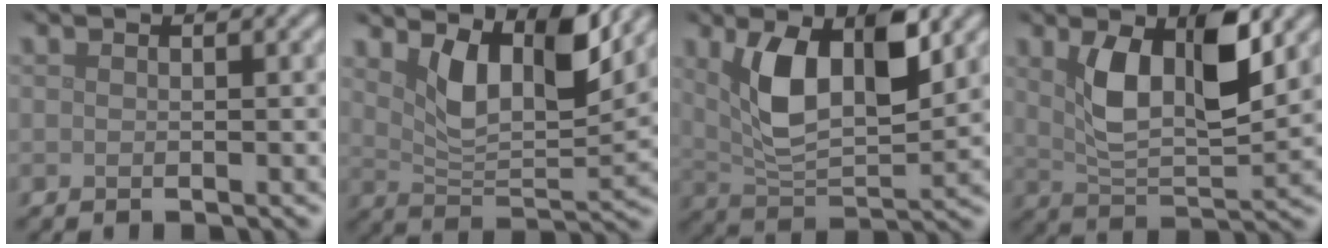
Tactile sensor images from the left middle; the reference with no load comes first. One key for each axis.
{"total": 6.5, "fx": 3.2, "fy": 2.7, "fz": 4.9, "tx": -0.091, "ty": -0.009, "tz": 0.054}
{"total": 7.8, "fx": 2.5, "fy": 3.5, "fz": 6.5, "tx": -0.129, "ty": -0.002, "tz": 0.049}
{"total": 7.0, "fx": 2.4, "fy": 3.0, "fz": 5.9, "tx": -0.116, "ty": -0.001, "tz": 0.046}